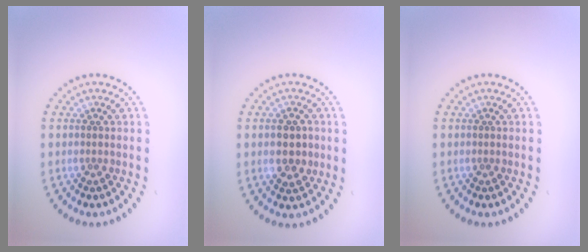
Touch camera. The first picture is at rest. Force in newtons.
{"total": 2.8, "press": 2.8, "slide": 0.2}
{"total": 0.0}